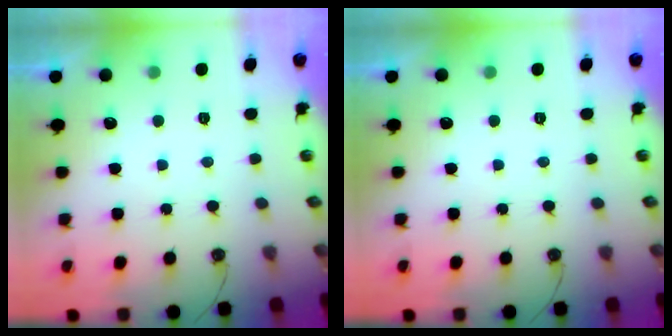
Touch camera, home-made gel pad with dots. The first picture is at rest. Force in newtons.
{"total": 0.0}